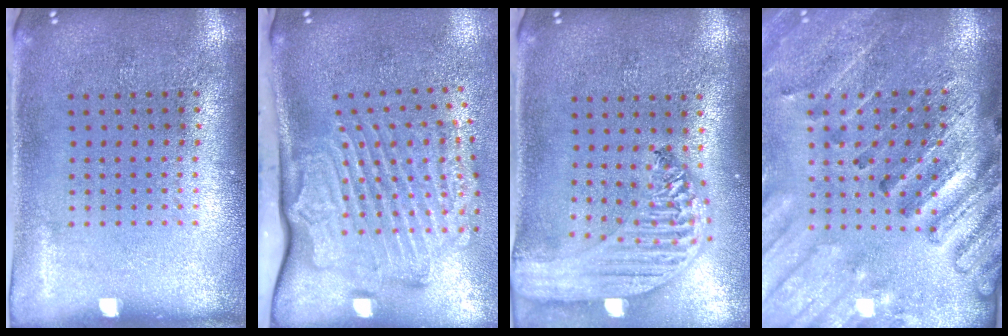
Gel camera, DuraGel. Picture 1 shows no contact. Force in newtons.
{"total": 3.3, "press": 2.3, "slide": 2.4}
{"total": 2.9, "press": 2.3, "slide": 1.8}
{"total": 2.8, "press": 2.7, "slide": 0.6}